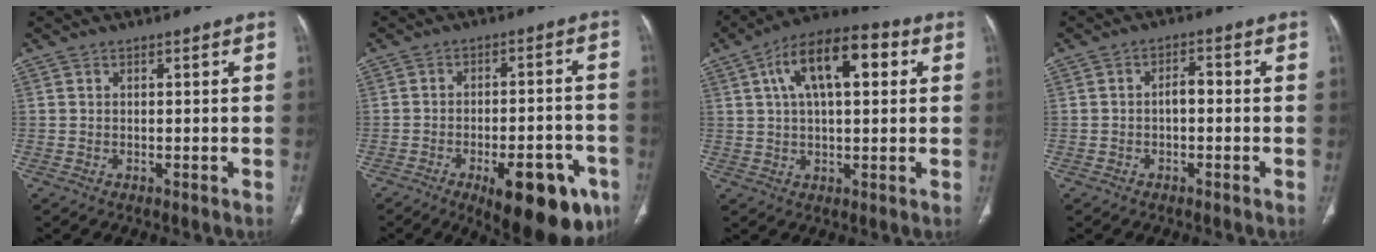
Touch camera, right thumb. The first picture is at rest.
{"total": 17.9, "force": [-8.8, 7.1, 13.9], "torque": [-0.131, 0.037, -0.109]}
{"total": 14.7, "force": [4.5, 6.6, 12.4], "torque": [-0.195, 0.022, 0.068]}
{"total": 2.7, "force": [-0.5, 1.5, 2.2], "torque": [-0.031, 0.014, -0.013]}